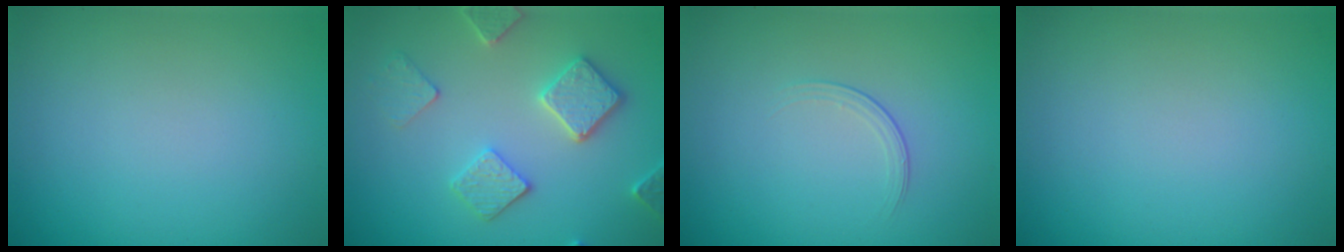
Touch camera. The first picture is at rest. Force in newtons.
{"total": 3.7, "press": 3.6, "slide": 0.8}
{"total": 1.3, "press": 0.5, "slide": 1.2}
{"total": 0.0}